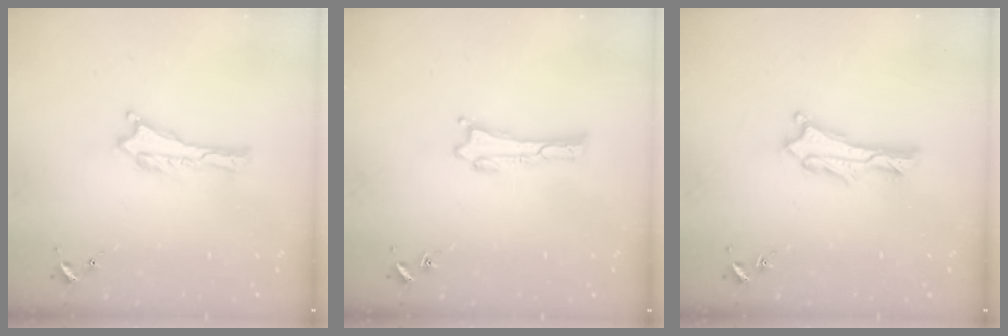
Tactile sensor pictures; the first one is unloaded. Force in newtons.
{"total": 0.0}
{"total": 1.1, "press": 1.1, "slide": 0.2}